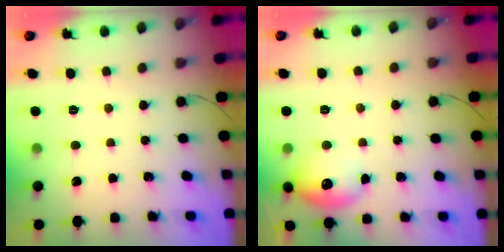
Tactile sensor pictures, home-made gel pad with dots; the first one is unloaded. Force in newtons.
{"total": 10.3, "press": 10.1, "slide": 1.7}